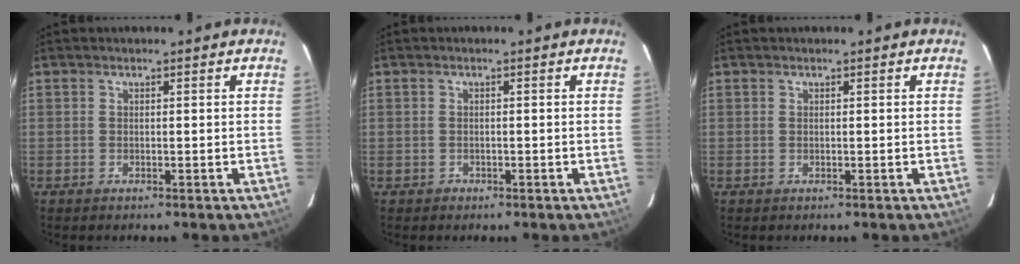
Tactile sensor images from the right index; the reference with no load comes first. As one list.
[{"total": 1.0, "force": [-0.6, 0.7, -0.1], "torque": [0.003, 0.003, -0.007]}, {"total": 0.0}]